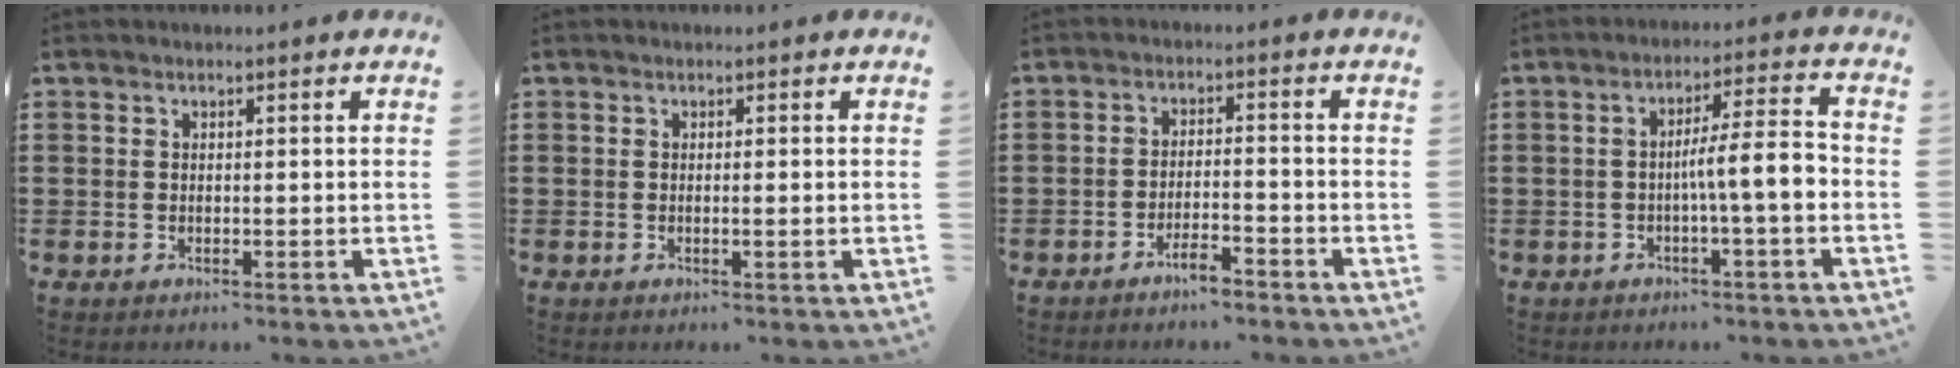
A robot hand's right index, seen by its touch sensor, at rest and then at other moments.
{"total": 0.7, "force": [-0.1, -0.1, 0.7], "torque": [-0.012, -0.004, -0.002]}
{"total": 3.6, "force": [-3.2, 0.3, 1.7], "torque": [-0.038, 0.001, -0.063]}
{"total": 6.9, "force": [-1.3, 0.8, 6.8], "torque": [-0.112, 0.002, -0.029]}